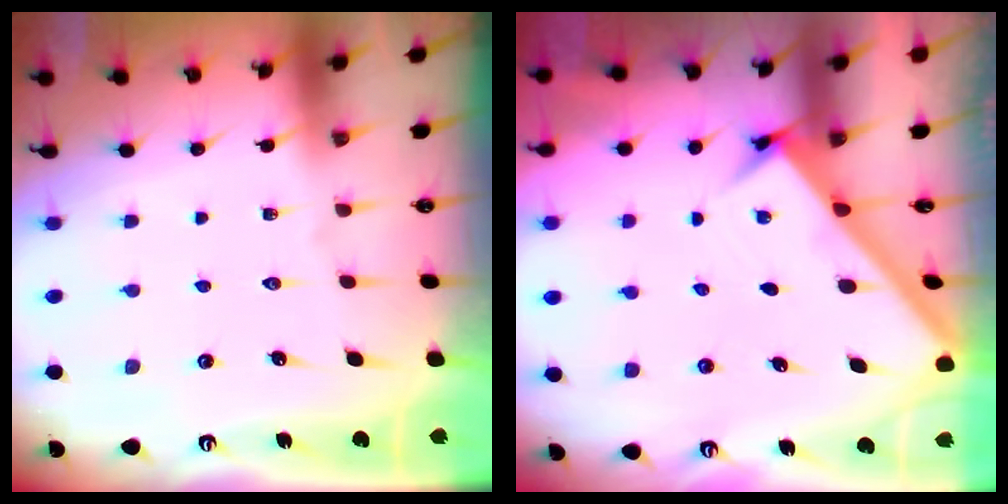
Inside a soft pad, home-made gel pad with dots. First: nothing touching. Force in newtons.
{"total": 2.5, "press": 2.5, "slide": 0.3}